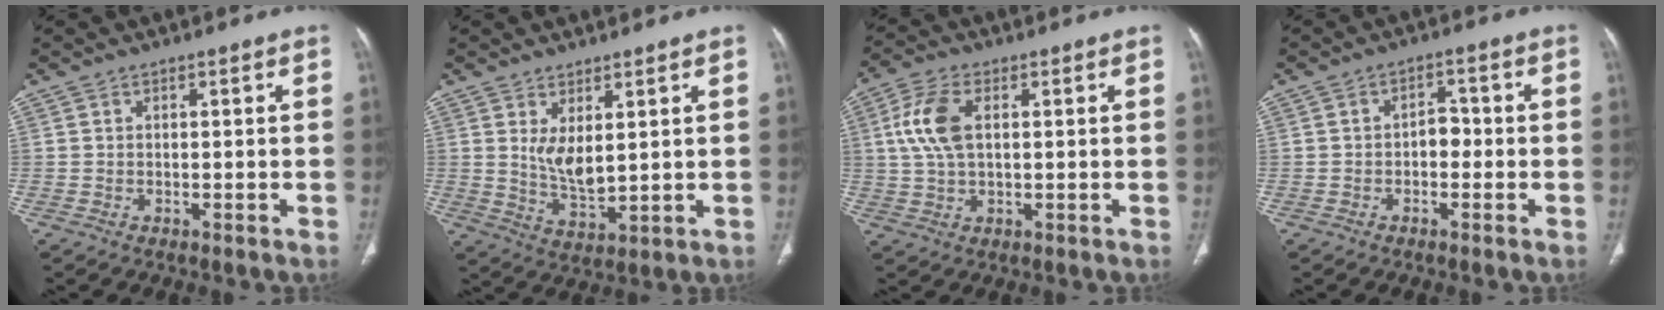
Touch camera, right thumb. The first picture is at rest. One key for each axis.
{"total": 6.0, "fx": 2.1, "fy": 2.4, "fz": 5.1, "tx": -0.091, "ty": -0.031, "tz": 0.051}
{"total": 8.3, "fx": 1.6, "fy": 4.4, "fz": 6.8, "tx": -0.154, "ty": 0.010, "tz": 0.033}
{"total": 3.2, "fx": -0.7, "fy": 2.2, "fz": 2.2, "tx": -0.015, "ty": 0.015, "tz": -0.019}